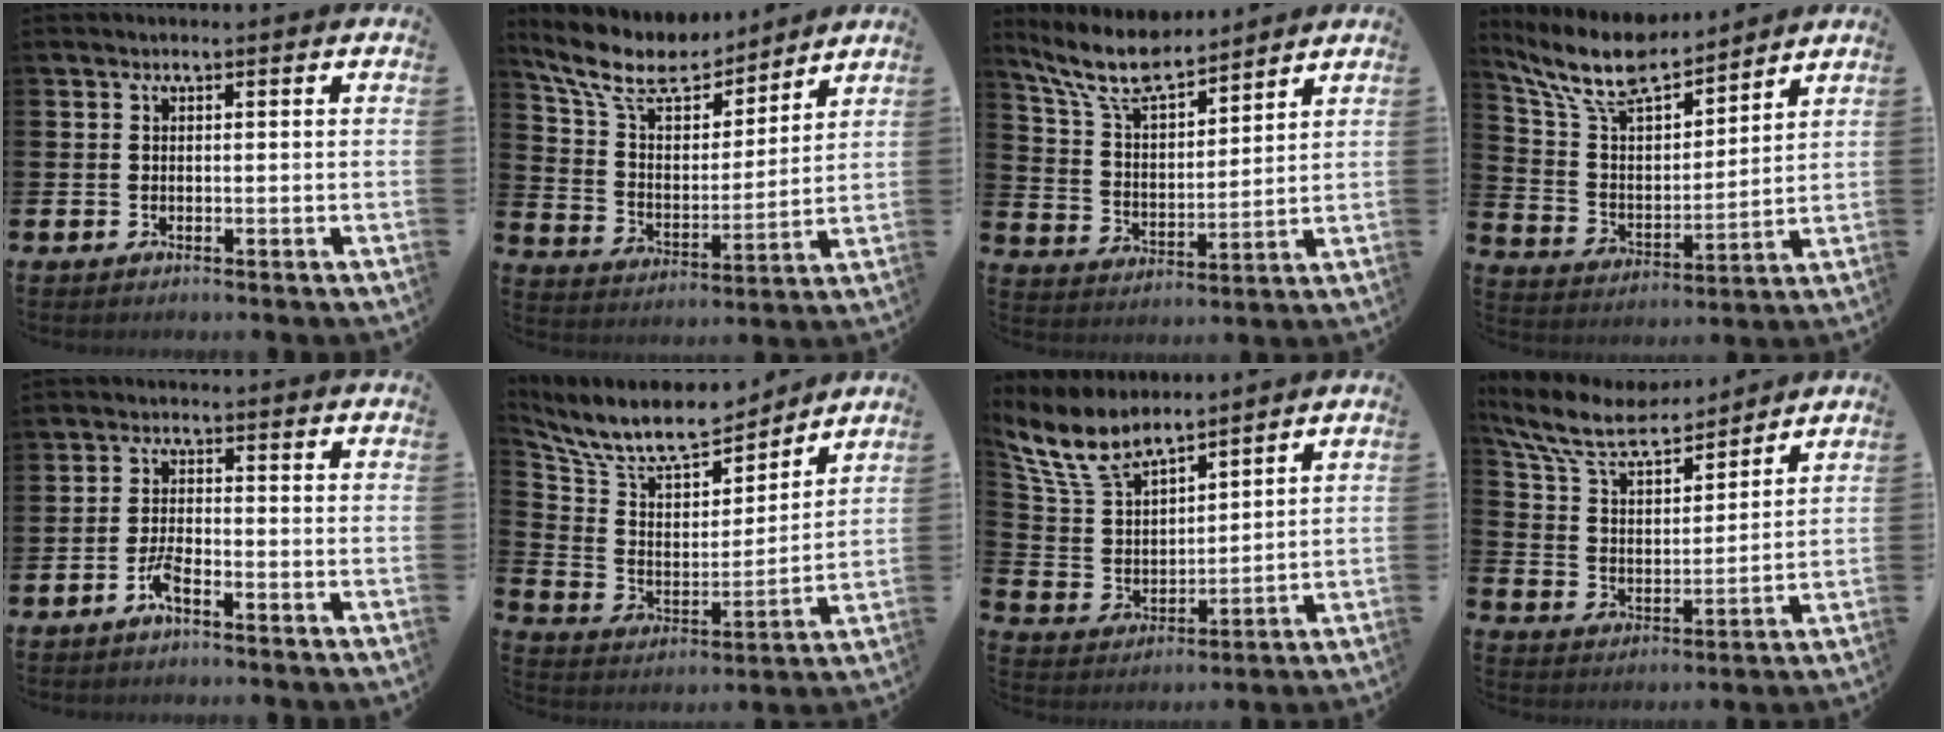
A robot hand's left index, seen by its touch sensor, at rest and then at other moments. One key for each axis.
{"total": 10.9, "fx": 9.3, "fy": 4.1, "fz": 4.0, "tx": -0.122, "ty": -0.055, "tz": 0.166}
{"total": 9.0, "fx": 8.0, "fy": 2.0, "fz": 3.7, "tx": -0.106, "ty": -0.034, "tz": 0.146}
{"total": 10.5, "fx": 9.4, "fy": 2.6, "fz": 4.0, "tx": -0.125, "ty": -0.053, "tz": 0.168}
{"total": 3.0, "fx": -2.0, "fy": 0.6, "fz": 2.1, "tx": -0.049, "ty": 0.005, "tz": -0.038}
{"total": 10.5, "fx": 9.6, "fy": 3.1, "fz": 3.0, "tx": -0.104, "ty": -0.065, "tz": 0.168}
{"total": 9.0, "fx": 7.8, "fy": 2.9, "fz": 3.3, "tx": -0.102, "ty": -0.032, "tz": 0.145}
{"total": 10.0, "fx": 8.7, "fy": 3.0, "fz": 3.9, "tx": -0.121, "ty": -0.049, "tz": 0.155}